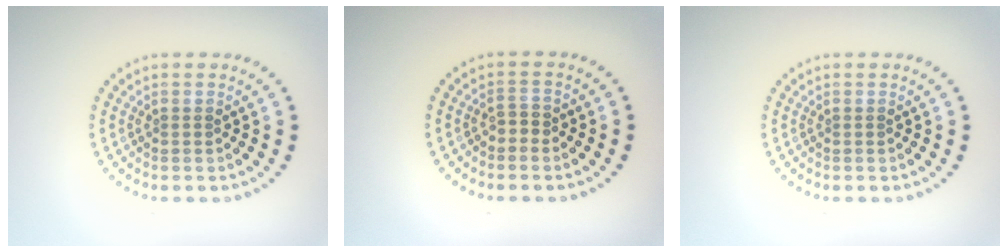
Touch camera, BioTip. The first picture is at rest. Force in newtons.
{"total": 1.0, "press": 0.8, "slide": 0.6}
{"total": 0.0}